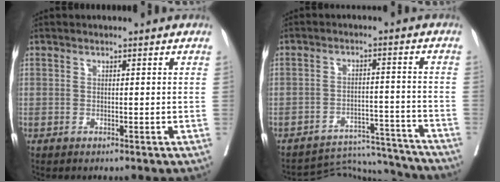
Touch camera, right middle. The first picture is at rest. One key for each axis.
{"total": 10.4, "fx": -10.3, "fy": 0.6, "fz": -1.5, "tx": 0.022, "ty": 0.031, "tz": -0.144}